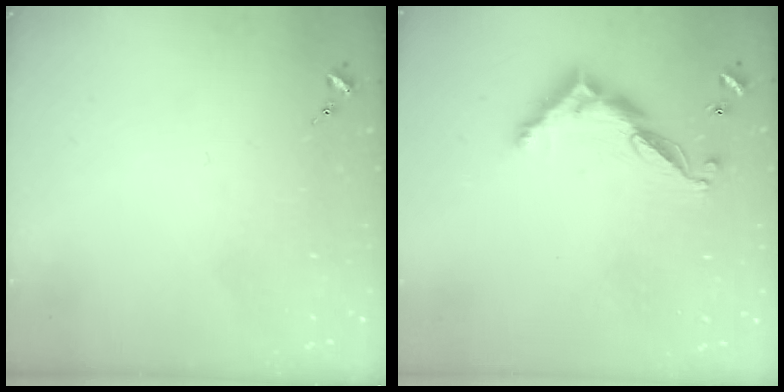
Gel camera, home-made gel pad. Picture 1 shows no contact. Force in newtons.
{"total": 11.7, "press": 11.7, "slide": 0.3}